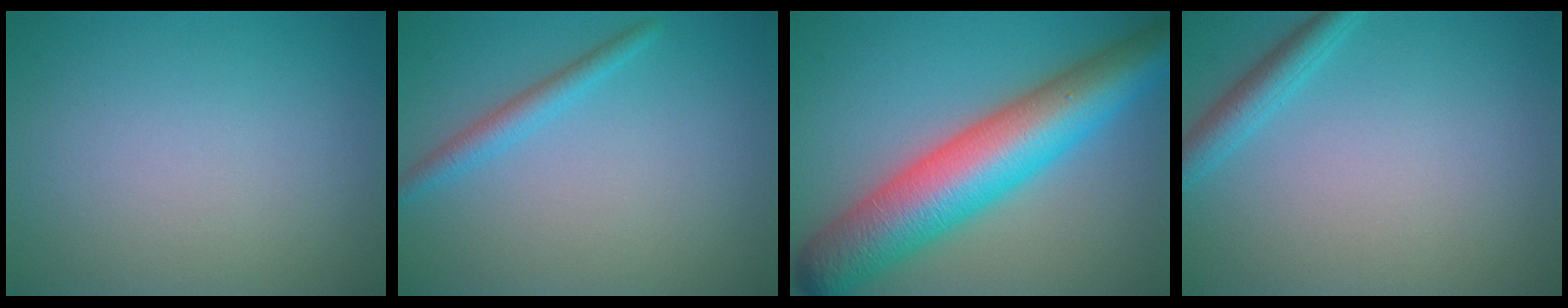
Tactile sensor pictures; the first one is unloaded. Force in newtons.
{"total": 2.0, "press": 2.0, "slide": 0.0}
{"total": 11.8, "press": 11.7, "slide": 0.2}
{"total": 2.4, "press": 2.4, "slide": 0.1}